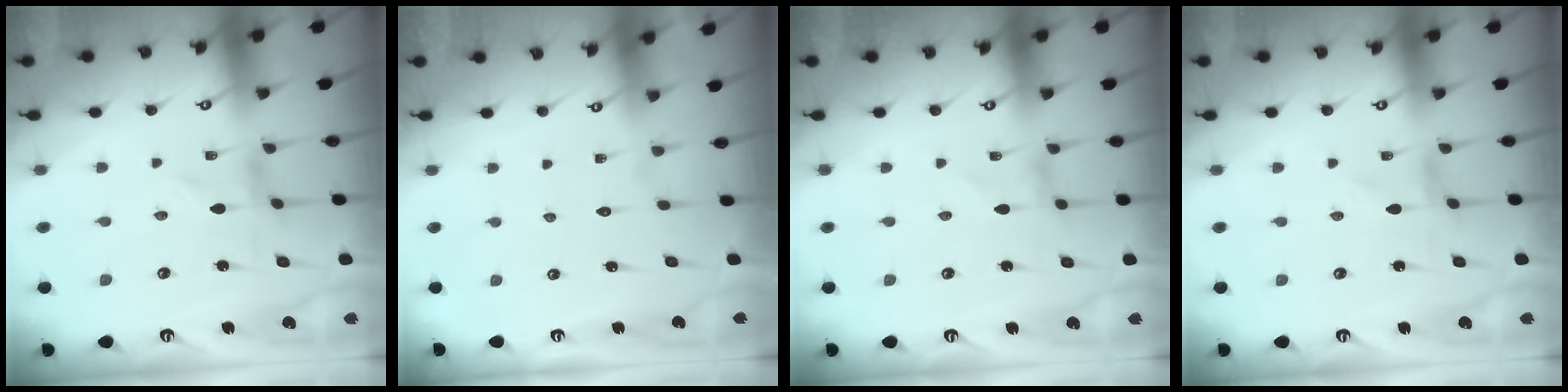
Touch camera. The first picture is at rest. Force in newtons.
{"total": 1.6, "press": 1.6, "slide": 0.2}
{"total": 0.7, "press": 0.7, "slide": 0.1}
{"total": 0.0}